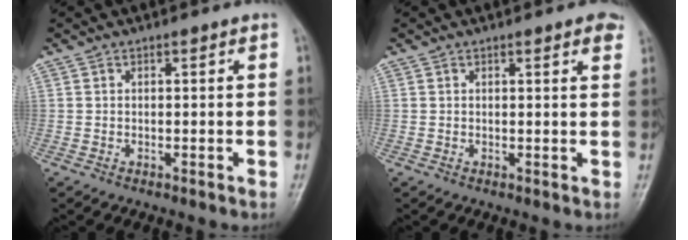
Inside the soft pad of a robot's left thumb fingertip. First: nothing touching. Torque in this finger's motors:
{"motor_torque": [0.04, 0.05, -0.25, -0.05, 0.05]}